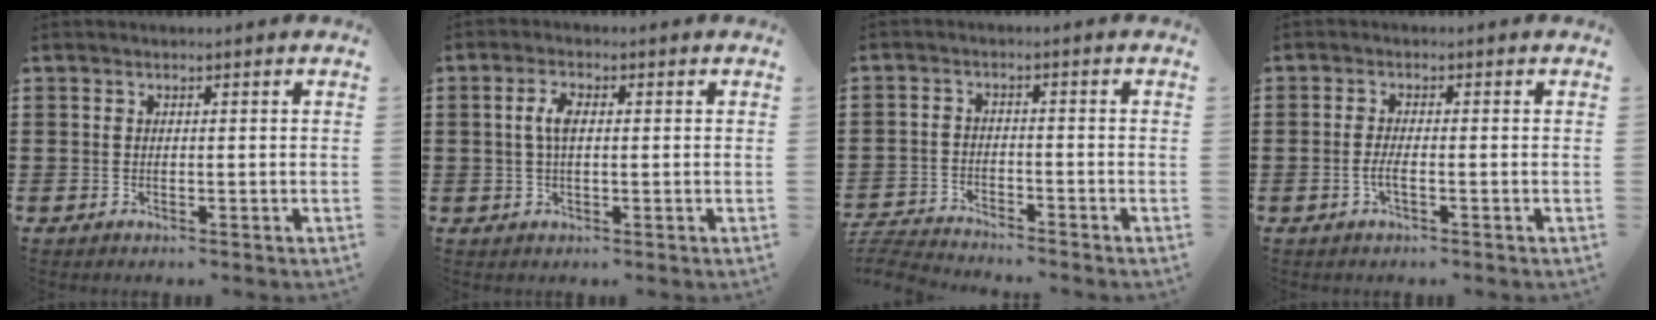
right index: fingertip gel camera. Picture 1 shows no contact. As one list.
[{"total": 3.6, "force": [0.3, 1.4, 3.3], "torque": [-0.075, 0.003, 0.001]}, {"total": 3.7, "force": [-3.7, 0.1, 0.2], "torque": [-0.022, -0.005, -0.084]}, {"total": 2.5, "force": [-0.9, 0.2, 2.4], "torque": [-0.051, -0.007, -0.017]}]